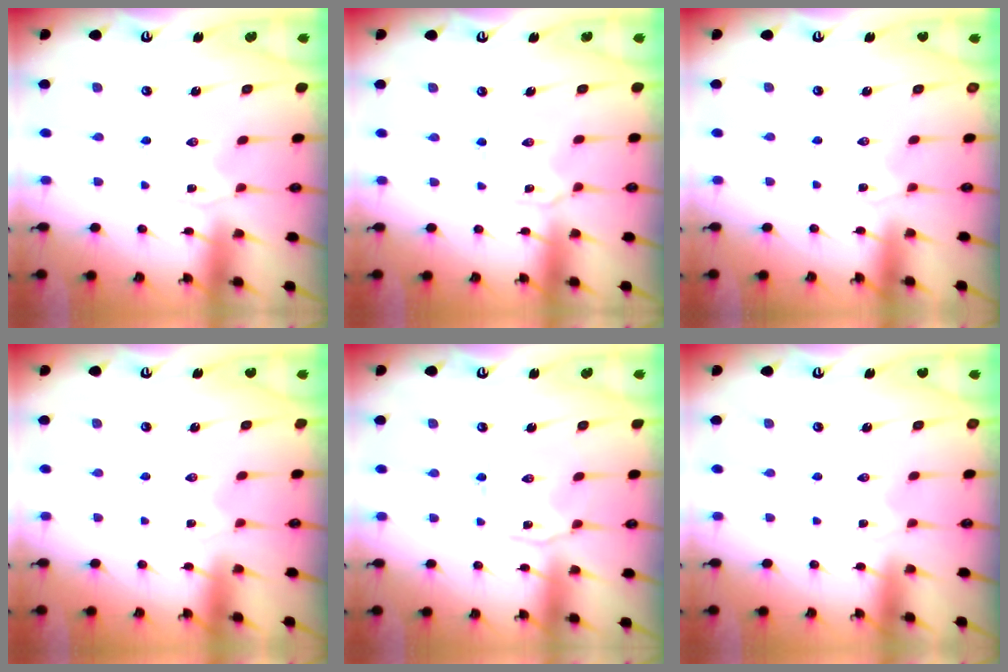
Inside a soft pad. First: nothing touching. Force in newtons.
{"total": 2.4, "press": 2.4, "slide": 0.3}
{"total": 2.4, "press": 2.4, "slide": 0.4}
{"total": 0.0}
{"total": 1.5, "press": 1.4, "slide": 0.5}
{"total": 0.0}